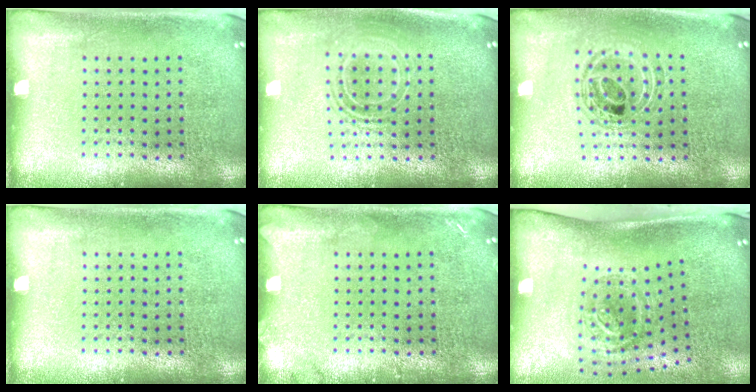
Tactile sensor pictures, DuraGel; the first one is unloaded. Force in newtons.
{"total": 1.8, "press": 1.3, "slide": 1.1}
{"total": 0.9, "press": 0.8, "slide": 0.2}
{"total": 0.0}
{"total": 1.1, "press": 1.1, "slide": 0.1}
{"total": 1.9, "press": 1.3, "slide": 1.5}